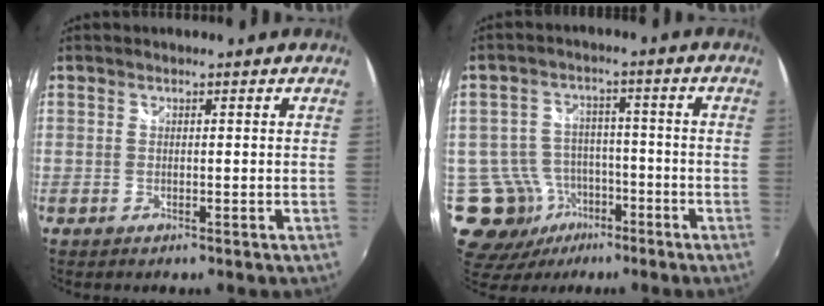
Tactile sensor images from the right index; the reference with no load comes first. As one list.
[{"total": 13.1, "force": [-6.2, 10.7, 4.3], "torque": [-0.116, 0.010, -0.081]}]